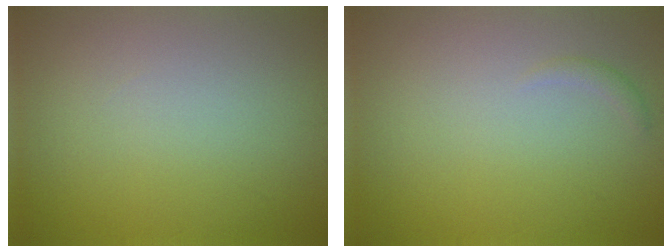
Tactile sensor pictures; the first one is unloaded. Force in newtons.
{"total": 0.6, "press": 0.6, "slide": 0.0}